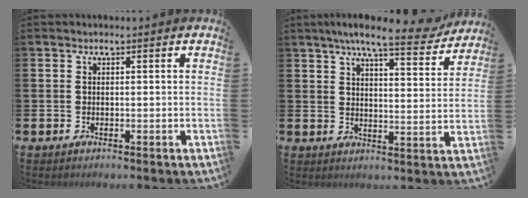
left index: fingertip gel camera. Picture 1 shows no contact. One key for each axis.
{"total": 8.2, "fx": 7.0, "fy": 1.0, "fz": 4.1, "tx": -0.082, "ty": -0.032, "tz": 0.119}